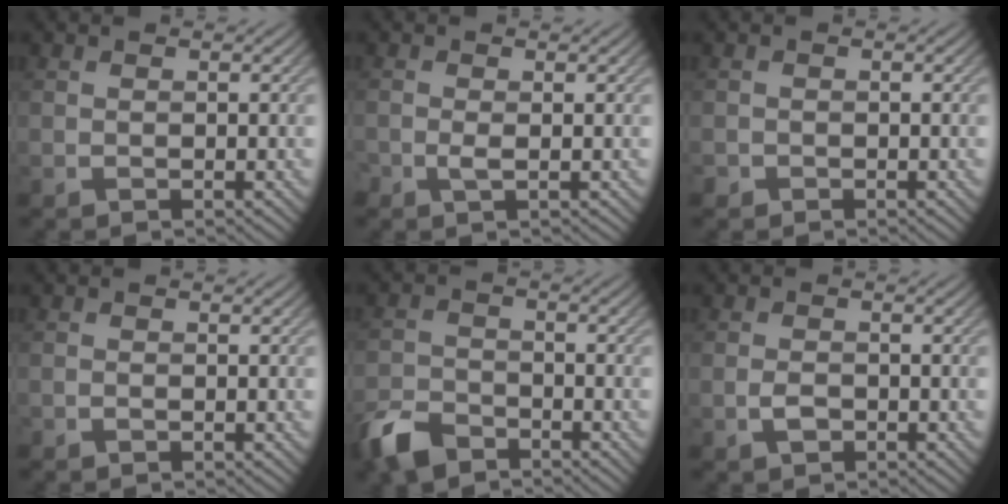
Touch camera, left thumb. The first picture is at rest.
{"total": 1.3, "force": [-0.4, 0.5, 1.1], "torque": [-0.028, -0.004, -0.011]}
{"total": 1.0, "force": [-0.6, 0.8, 0.0], "torque": [0.004, -0.006, -0.015]}
{"total": 0.5, "force": [-0.4, 0.2, 0.3], "torque": [-0.007, -0.003, -0.006]}
{"total": 6.0, "force": [-4.7, 2.7, 2.5], "torque": [-0.060, -0.009, -0.102]}
{"total": 1.7, "force": [-0.9, 1.0, 1.1], "torque": [-0.026, -0.002, -0.018]}